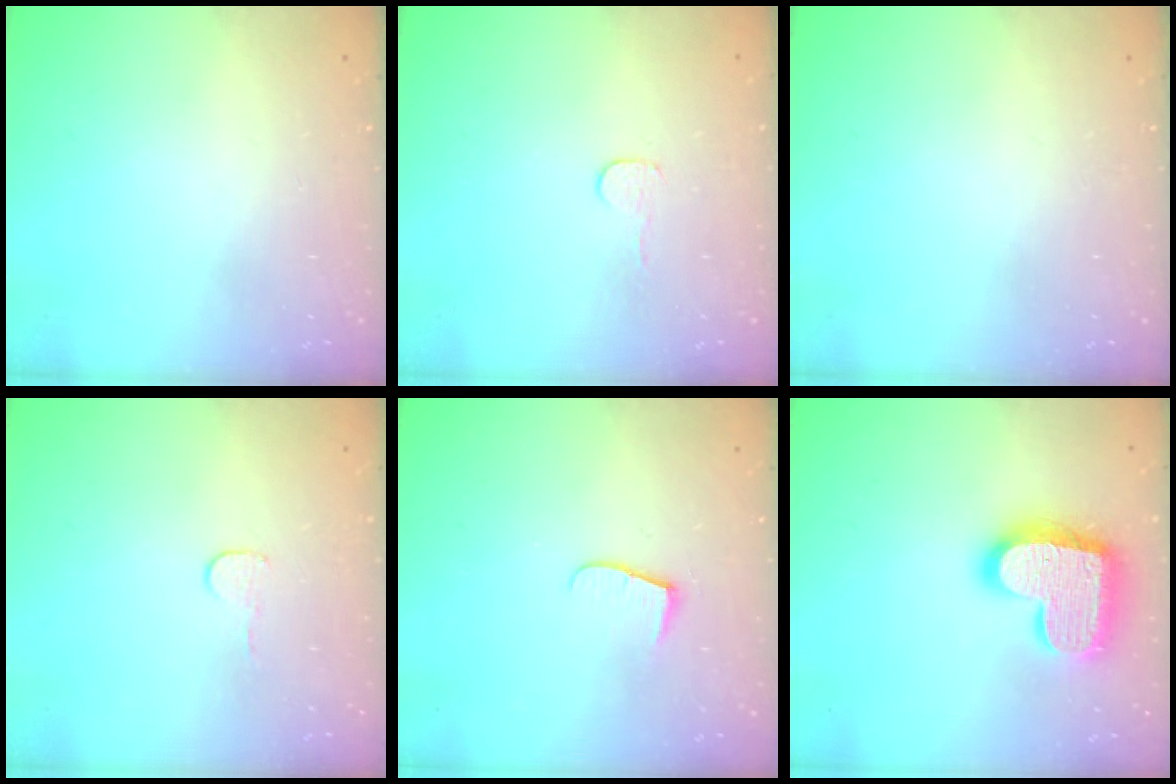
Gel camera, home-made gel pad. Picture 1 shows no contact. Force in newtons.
{"total": 3.0, "press": 3.0, "slide": 0.3}
{"total": 0.0}
{"total": 3.7, "press": 3.7, "slide": 0.3}
{"total": 6.5, "press": 6.5, "slide": 0.7}
{"total": 19.0, "press": 19.0, "slide": 1.1}